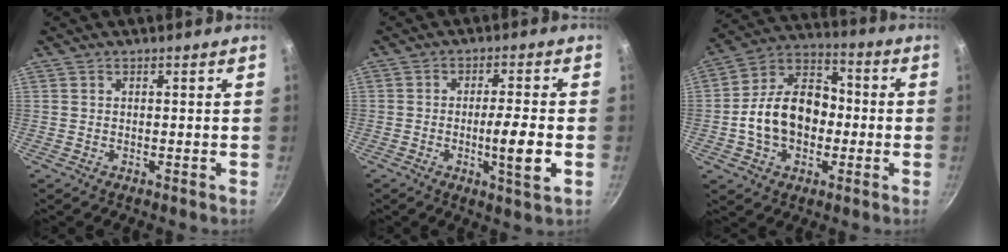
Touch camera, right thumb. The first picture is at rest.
{"total": 7.6, "force": [-1.8, 0.9, 7.4], "torque": [-0.119, 0.008, -0.030]}
{"total": 16.1, "force": [-1.8, 11.6, 11.0], "torque": [-0.156, 0.042, -0.046]}